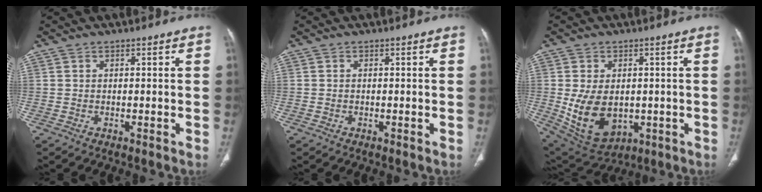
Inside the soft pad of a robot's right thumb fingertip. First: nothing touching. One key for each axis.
{"total": 0.0}
{"total": 12.7, "fx": -1.3, "fy": 8.6, "fz": 9.2, "tx": -0.148, "ty": -0.006, "tz": 0.008}